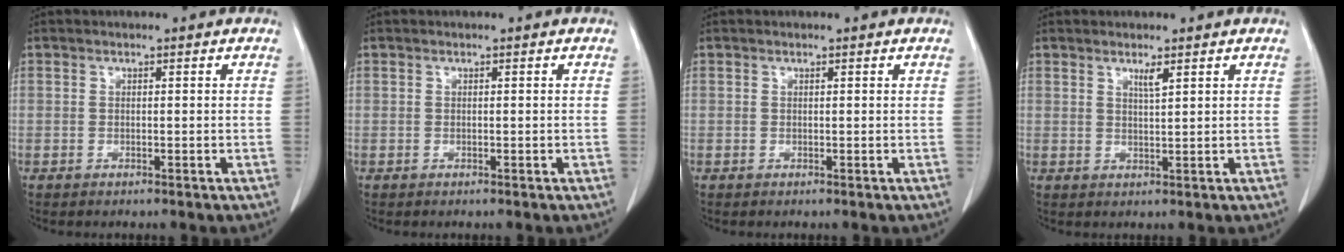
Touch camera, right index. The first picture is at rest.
{"total": 0.0}
{"total": 0.0}
{"total": 1.7, "force": [1.1, -0.1, 1.3], "torque": [-0.026, -0.006, 0.021]}